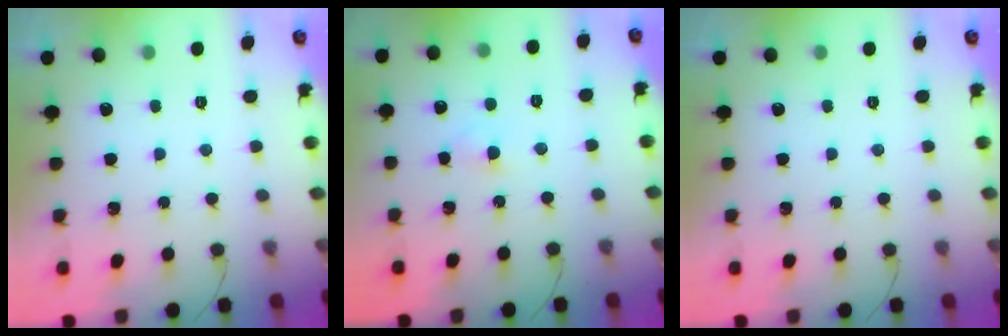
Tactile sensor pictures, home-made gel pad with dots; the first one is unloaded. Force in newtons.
{"total": 2.1, "press": 1.9, "slide": 0.9}
{"total": 0.0}